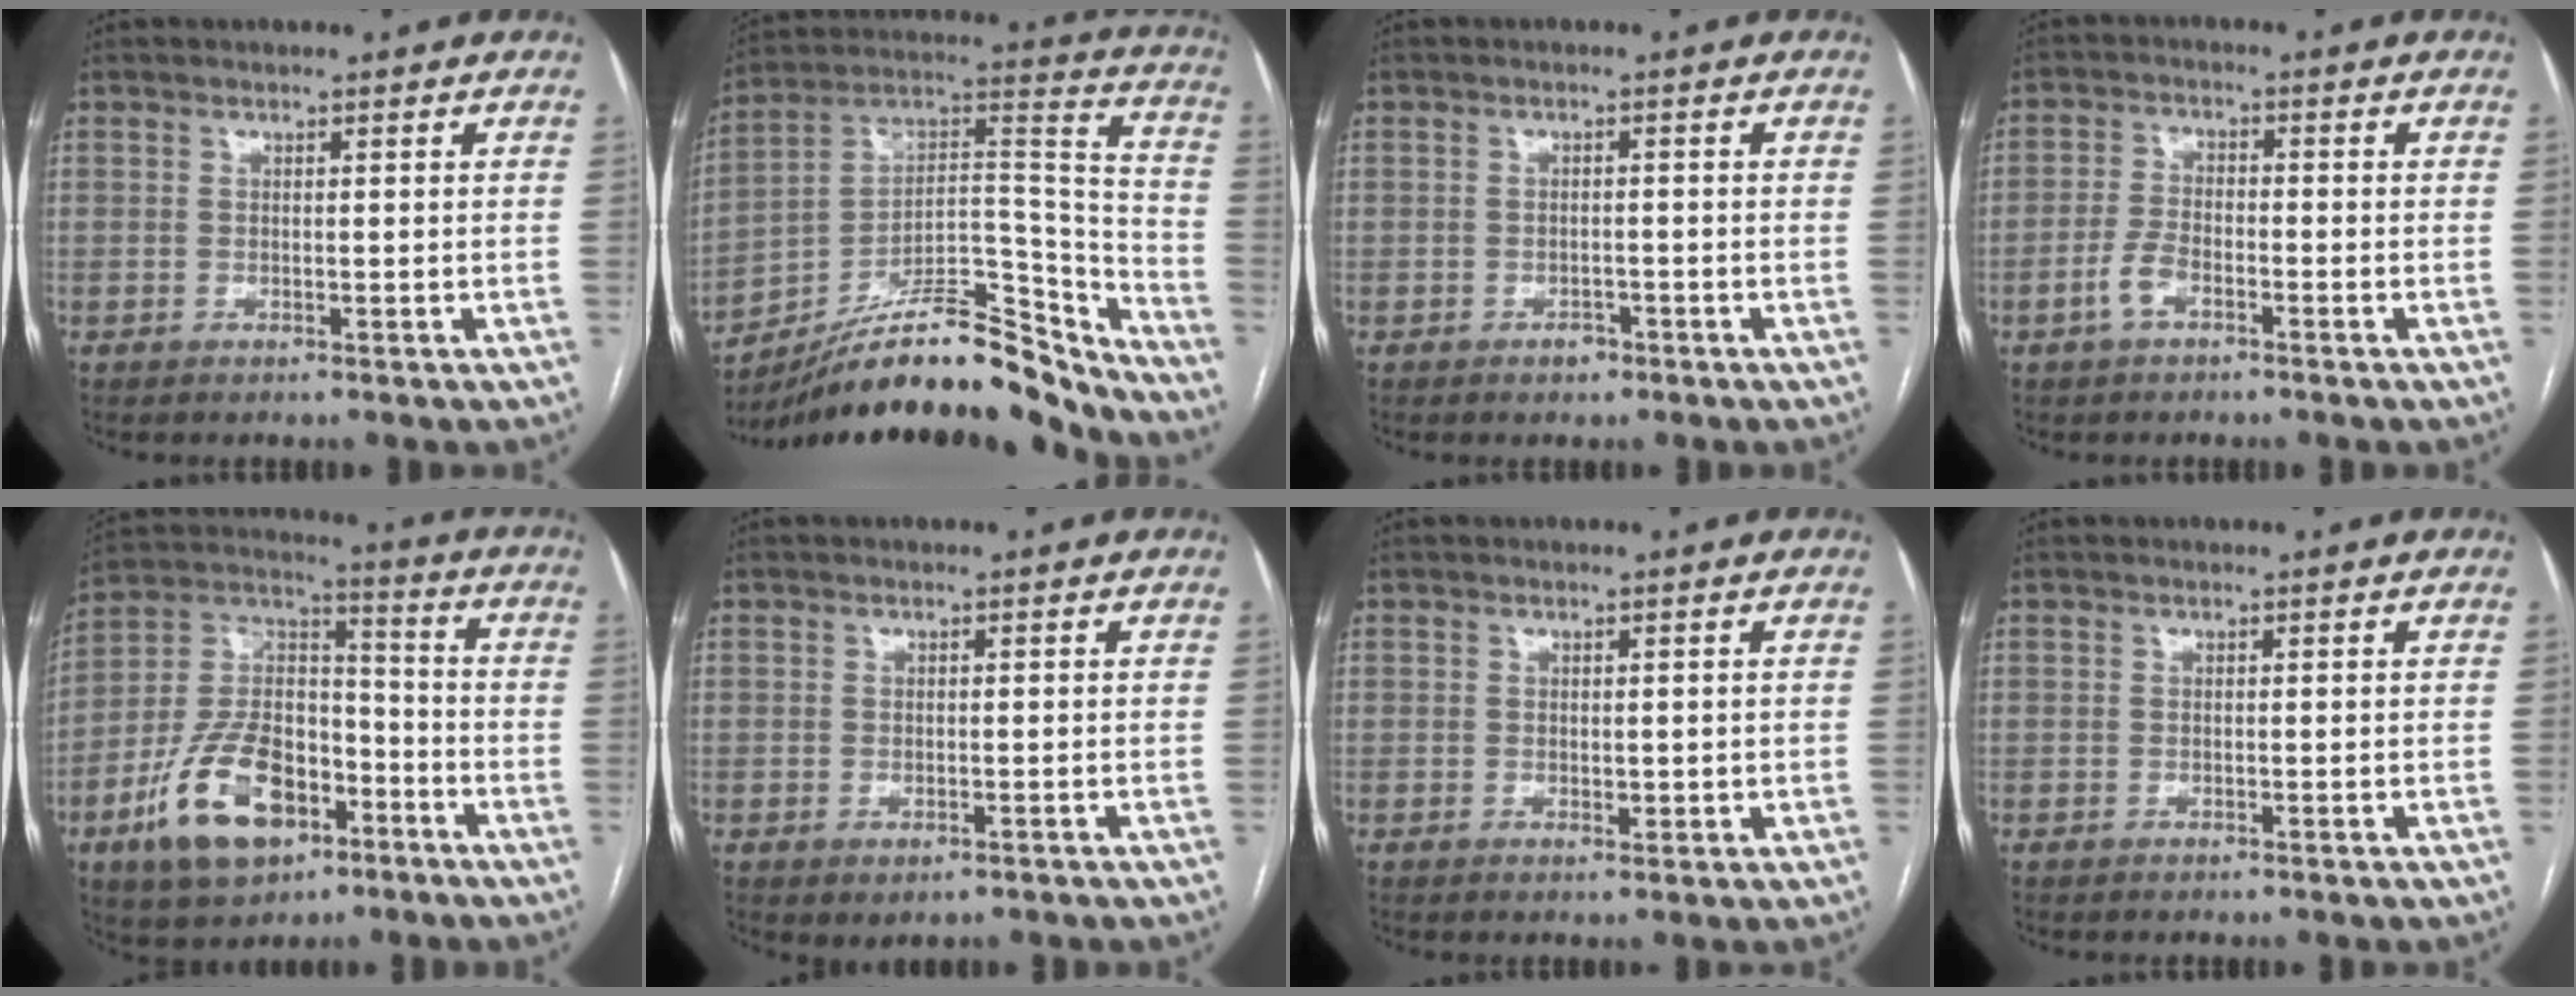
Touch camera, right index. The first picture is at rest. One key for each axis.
{"total": 24.1, "fx": -20.5, "fy": 5.1, "fz": 11.7, "tx": -0.166, "ty": 0.052, "tz": -0.327}
{"total": 1.8, "fx": -1.2, "fy": 1.3, "fz": 0.7, "tx": -0.009, "ty": 0.005, "tz": -0.011}
{"total": 4.0, "fx": -2.2, "fy": 1.7, "fz": 2.8, "tx": -0.064, "ty": 0.007, "tz": -0.042}
{"total": 16.9, "fx": -8.0, "fy": 9.1, "fz": 11.8, "tx": -0.239, "ty": 0.015, "tz": -0.135}
{"total": 1.8, "fx": -0.7, "fy": 1.1, "fz": 1.2, "tx": -0.019, "ty": -0.002, "tz": 0.001}
{"total": 1.4, "fx": -0.1, "fy": 0.8, "fz": 1.1, "tx": -0.013, "ty": -0.003, "tz": 0.002}
{"total": 0.0}